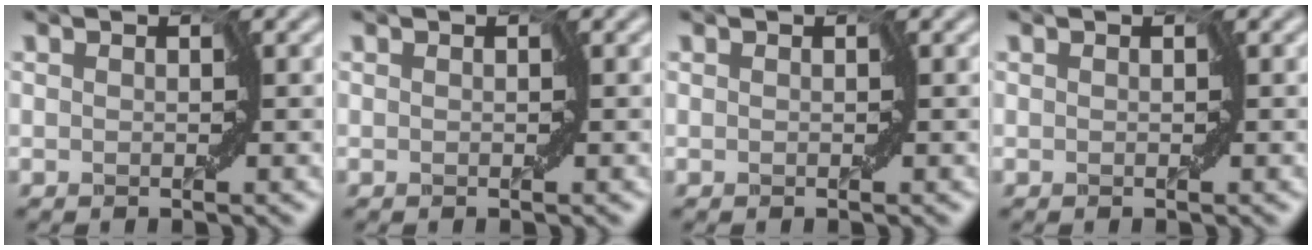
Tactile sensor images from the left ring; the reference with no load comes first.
{"total": 0.0}
{"total": 0.0}
{"total": 0.0}